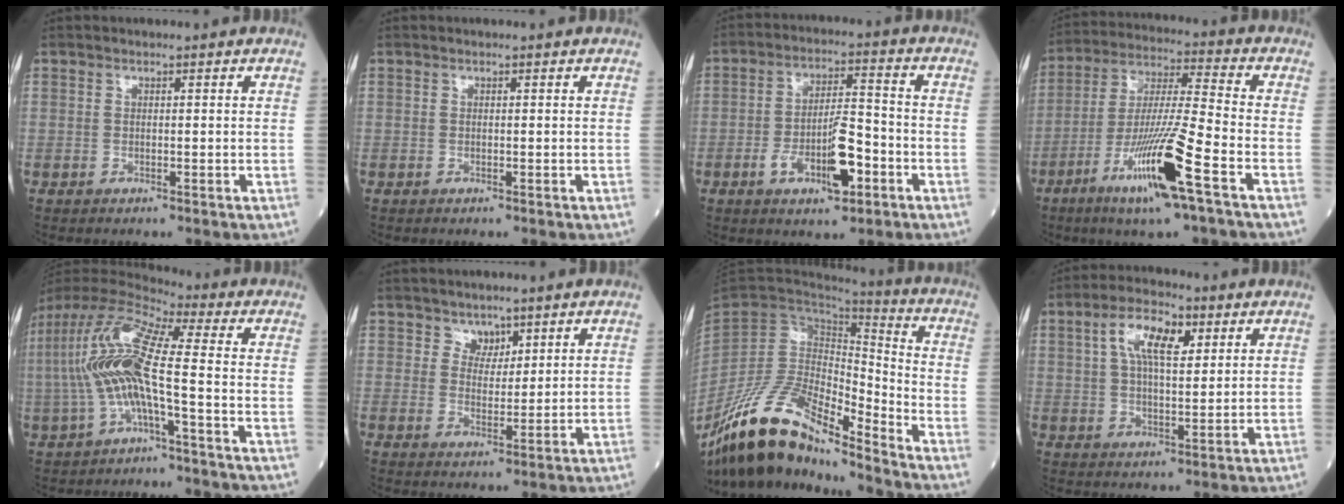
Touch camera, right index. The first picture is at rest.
{"total": 0.0}
{"total": 9.8, "force": [-3.7, 2.8, 8.6], "torque": [-0.154, 0.006, -0.061]}
{"total": 15.3, "force": [-7.1, 0.0, 13.6], "torque": [-0.270, -0.021, -0.129]}
{"total": 14.5, "force": [-1.6, 2.0, 14.3], "torque": [-0.309, 0.022, -0.040]}
{"total": 2.8, "force": [2.1, 1.7, 0.5], "torque": [-0.002, -0.004, 0.035]}
{"total": 16.8, "force": [-13.4, 4.4, 9.1], "torque": [-0.162, 0.025, -0.245]}
{"total": 8.5, "force": [3.3, 3.2, 7.2], "torque": [-0.137, 0.016, 0.058]}